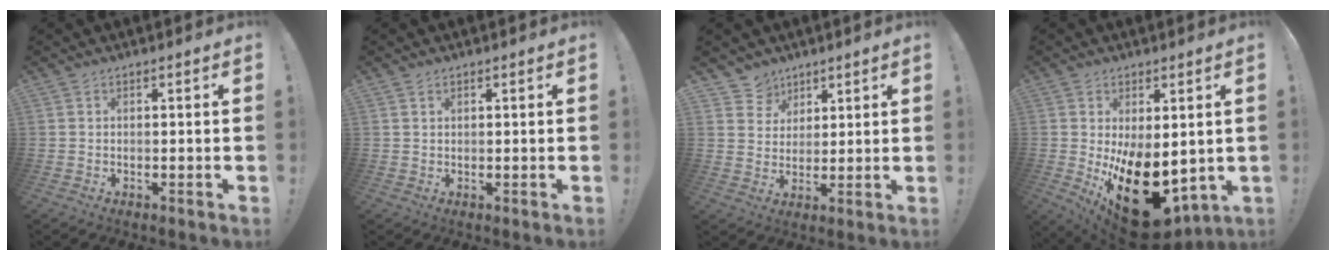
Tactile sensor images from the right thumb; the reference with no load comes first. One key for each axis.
{"total": 0.9, "fx": 0.6, "fy": 0.4, "fz": 0.4, "tx": 0.000, "ty": -0.004, "tz": 0.011}
{"total": 6.8, "fx": 4.5, "fy": 5.1, "fz": 0.1, "tx": -0.002, "ty": -0.039, "tz": 0.089}
{"total": 19.0, "fx": -4.2, "fy": 10.4, "fz": 15.4, "tx": -0.222, "ty": 0.015, "tz": -0.045}